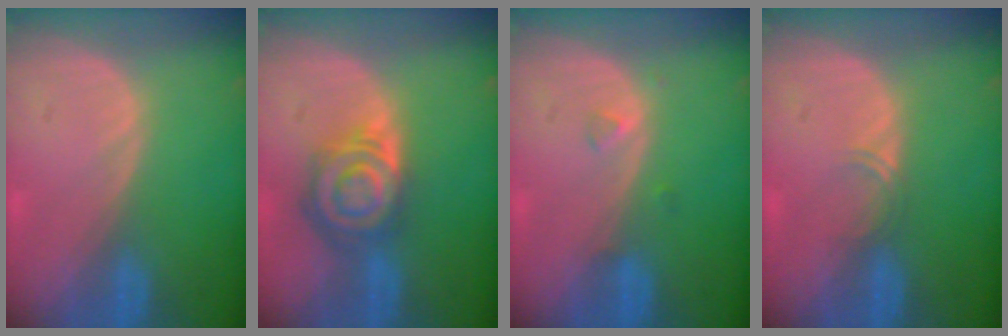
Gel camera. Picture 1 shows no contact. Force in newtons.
{"total": 8.1, "press": 7.1, "slide": 4.0}
{"total": 1.2, "press": 1.2, "slide": 0.1}
{"total": 1.4, "press": 1.1, "slide": 0.9}